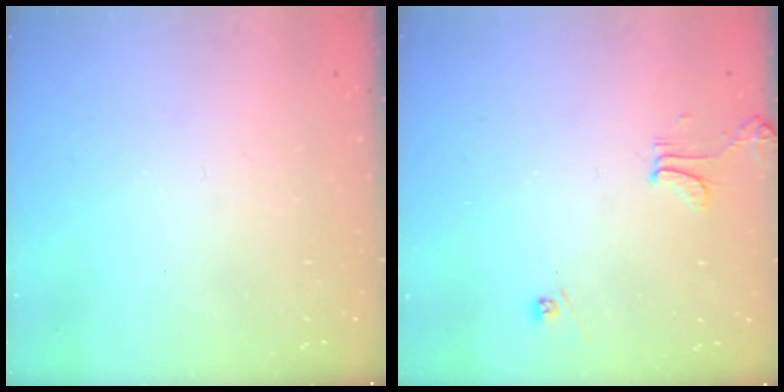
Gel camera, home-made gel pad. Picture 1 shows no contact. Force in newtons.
{"total": 0.6, "press": 0.5, "slide": 0.4}